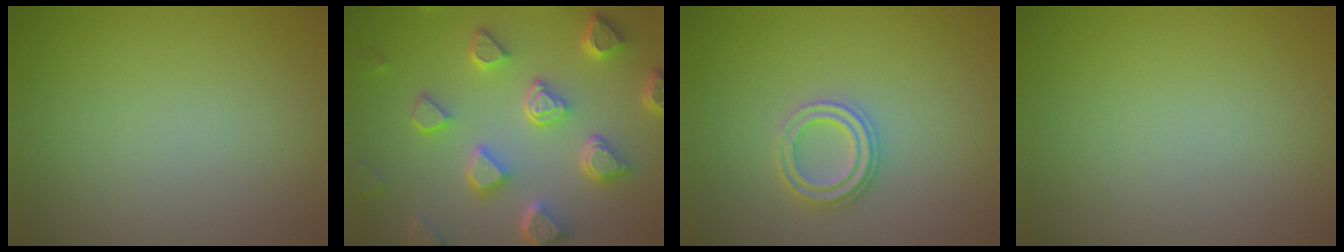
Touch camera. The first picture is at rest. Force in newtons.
{"total": 6.7, "press": 5.3, "slide": 4.1}
{"total": 2.2, "press": 2.1, "slide": 0.6}
{"total": 0.0}